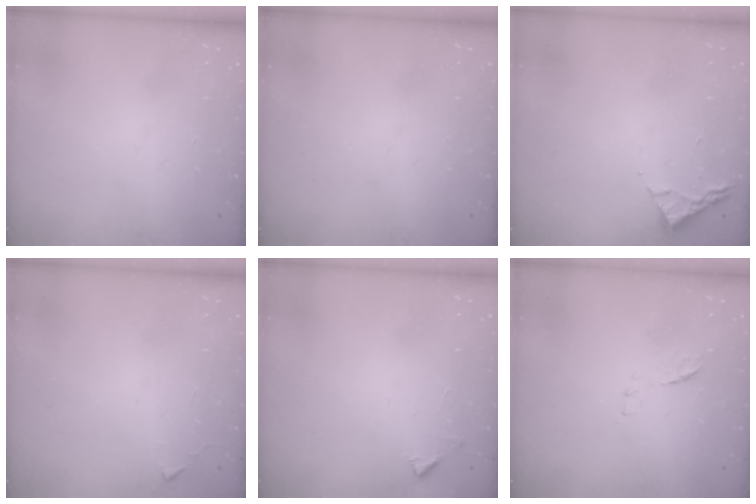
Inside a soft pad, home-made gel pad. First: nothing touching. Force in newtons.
{"total": 0.0}
{"total": 3.0, "press": 2.9, "slide": 0.4}
{"total": 2.7, "press": 2.6, "slide": 0.4}
{"total": 4.3, "press": 4.2, "slide": 0.3}
{"total": 6.8, "press": 6.8, "slide": 0.5}